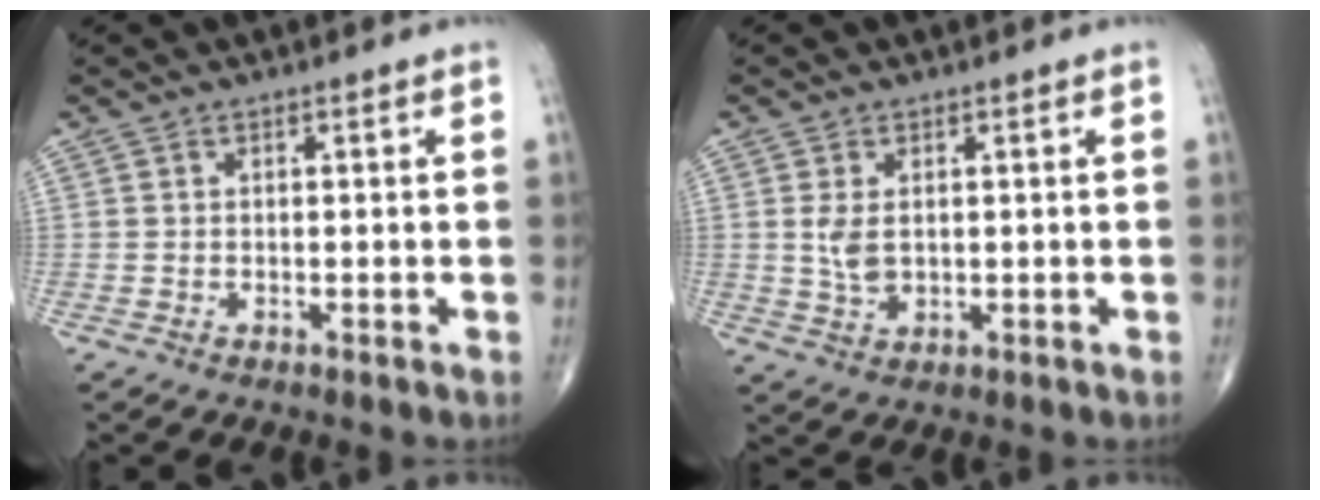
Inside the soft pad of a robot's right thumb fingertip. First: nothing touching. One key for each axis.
{"total": 3.9, "fx": 0.6, "fy": 2.4, "fz": 3.1, "tx": -0.063, "ty": -0.008, "tz": 0.016}